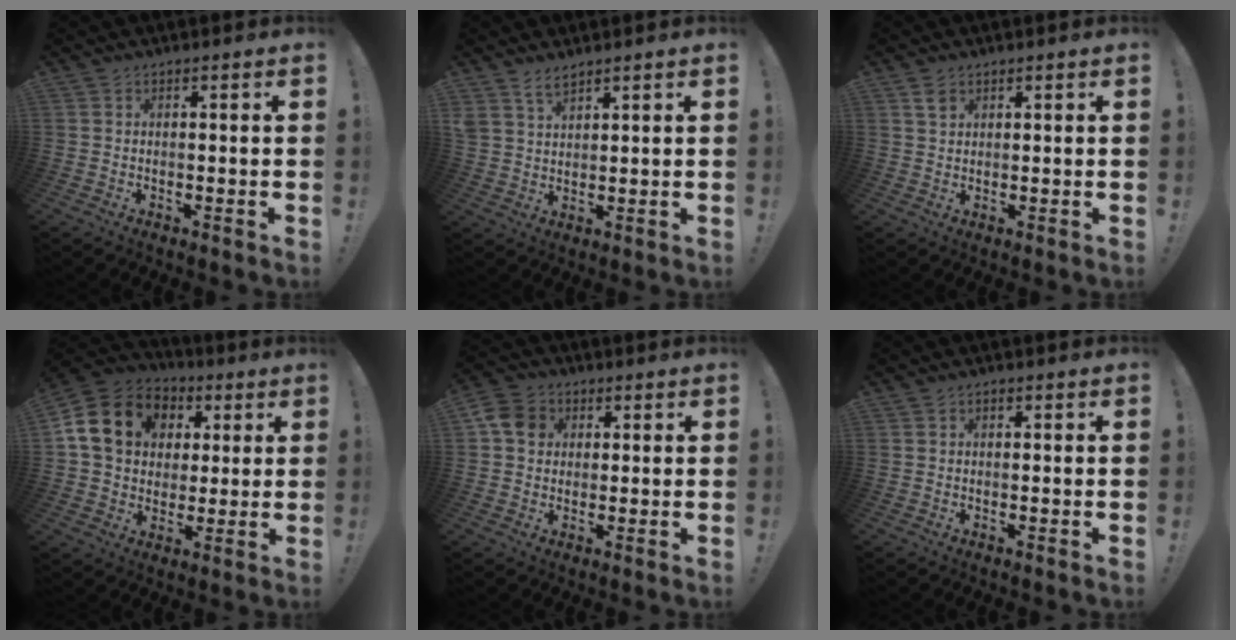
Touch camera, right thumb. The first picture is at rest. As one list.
[{"total": 4.3, "force": [3.6, 1.4, 1.9], "torque": [-0.040, -0.018, 0.068]}, {"total": 2.5, "force": [1.5, 1.7, 1.0], "torque": [-0.001, -0.008, 0.025]}, {"total": 17.6, "force": [4.9, 14.2, 9.2], "torque": [-0.149, 0.000, 0.104]}, {"total": 7.7, "force": [2.1, 6.5, 3.7], "torque": [-0.065, 0.005, 0.043]}, {"total": 0.6, "force": [0.1, 0.5, 0.4], "torque": [-0.008, 0.003, 0.002]}]